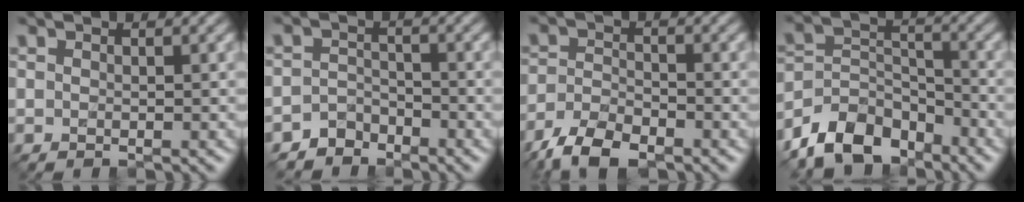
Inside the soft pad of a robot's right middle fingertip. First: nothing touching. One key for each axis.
{"total": 2.4, "fx": -2.1, "fy": 1.1, "fz": -0.3, "tx": 0.011, "ty": 0.011, "tz": -0.048}
{"total": 5.3, "fx": -4.1, "fy": 2.1, "fz": 2.7, "tx": -0.049, "ty": 0.000, "tz": -0.083}
{"total": 7.3, "fx": -5.7, "fy": 3.8, "fz": 2.3, "tx": -0.037, "ty": -0.001, "tz": -0.113}